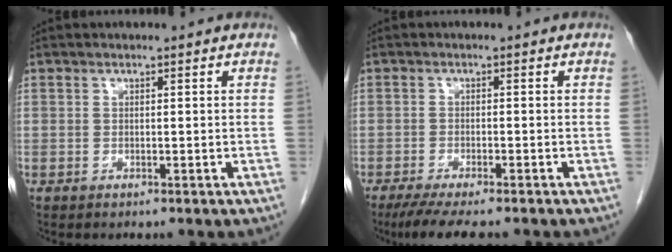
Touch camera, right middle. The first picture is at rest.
{"total": 7.8, "force": [-6.4, 1.0, 4.3], "torque": [-0.062, -0.015, -0.099]}